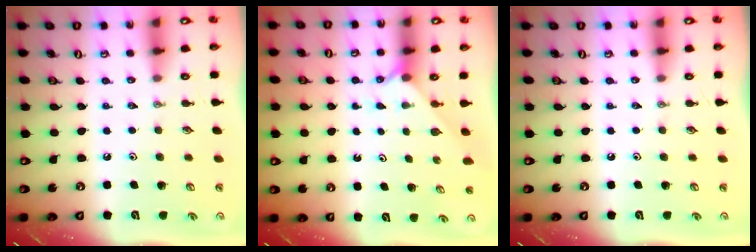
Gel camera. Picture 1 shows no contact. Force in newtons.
{"total": 2.1, "press": 2.1, "slide": 0.3}
{"total": 0.0}